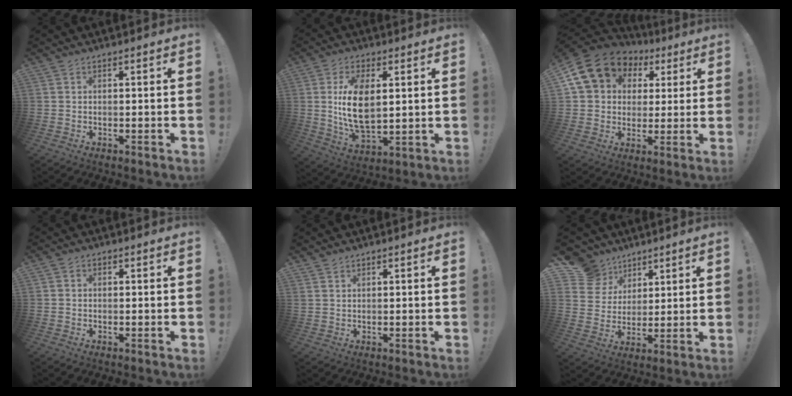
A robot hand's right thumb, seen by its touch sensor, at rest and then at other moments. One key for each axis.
{"total": 13.9, "fx": 2.4, "fy": 7.4, "fz": 11.5, "tx": -0.213, "ty": -0.014, "tz": 0.039}
{"total": 15.5, "fx": 6.4, "fy": 12.2, "fz": 7.0, "tx": -0.113, "ty": -0.023, "tz": 0.134}
{"total": 0.9, "fx": -0.2, "fy": 0.8, "fz": 0.3, "tx": 0.000, "ty": 0.001, "tz": -0.005}
{"total": 1.4, "fx": 1.1, "fy": 0.7, "fz": 0.5, "tx": -0.002, "ty": -0.005, "tz": 0.021}
{"total": 11.5, "fx": 6.9, "fy": 8.9, "fz": 2.5, "tx": -0.040, "ty": -0.044, "tz": 0.139}